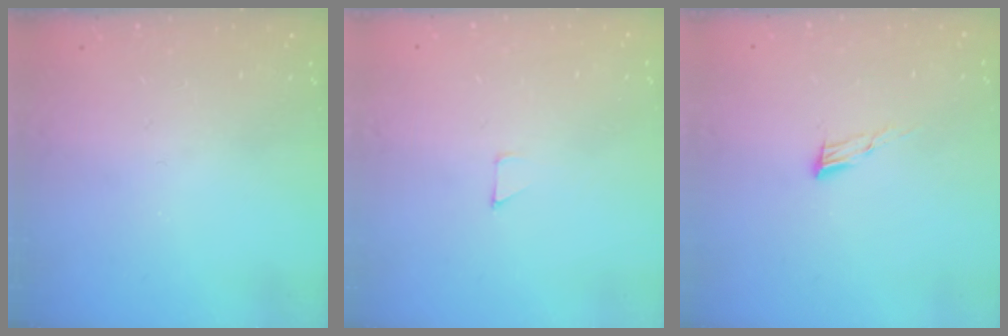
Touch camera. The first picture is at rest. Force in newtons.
{"total": 2.7, "press": 2.7, "slide": 0.2}
{"total": 6.6, "press": 6.6, "slide": 1.0}